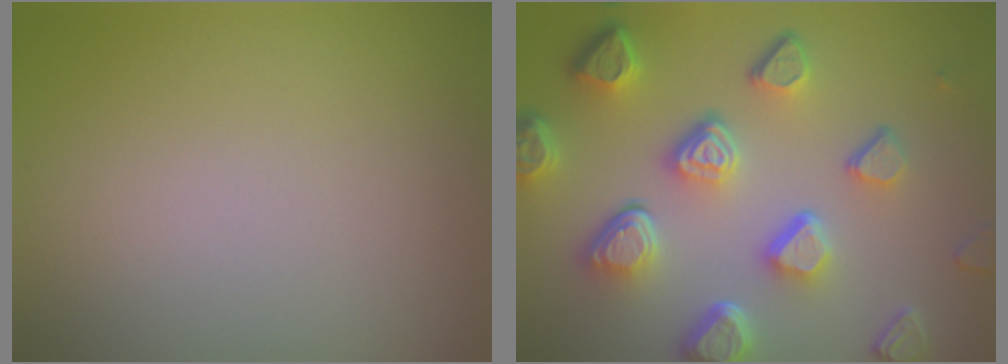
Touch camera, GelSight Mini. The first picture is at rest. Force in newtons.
{"total": 7.7, "press": 5.7, "slide": 5.3}